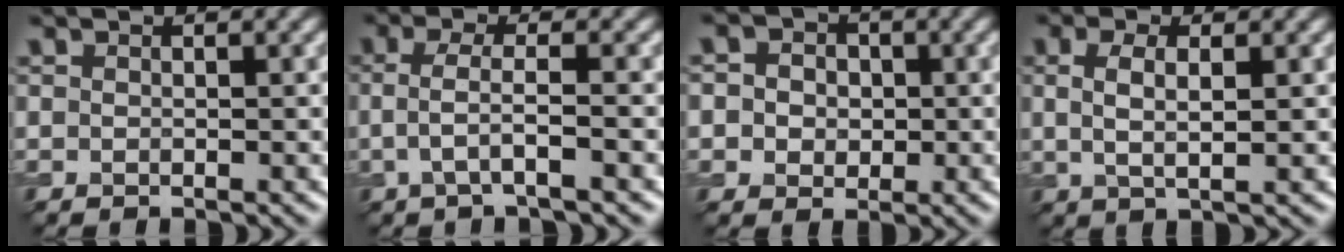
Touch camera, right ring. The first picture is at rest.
{"total": 2.7, "force": [-0.5, 0.5, 2.6], "torque": [-0.054, 0.001, -0.013]}
{"total": 5.1, "force": [1.1, 4.4, 2.5], "torque": [-0.029, 0.029, -0.011]}
{"total": 2.8, "force": [0.6, 0.9, 2.6], "torque": [-0.053, 0.002, 0.011]}